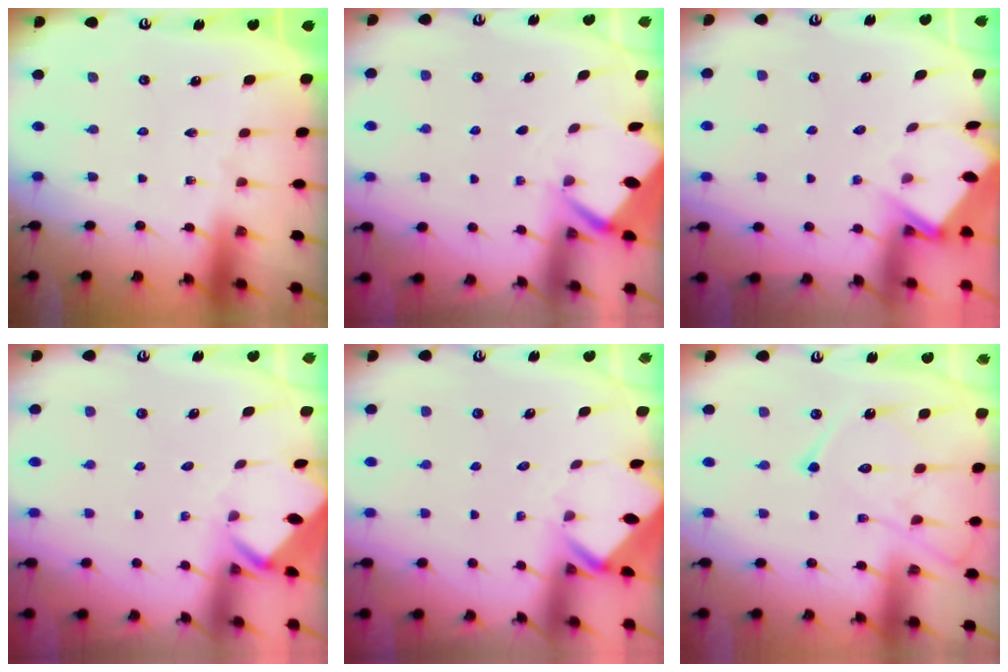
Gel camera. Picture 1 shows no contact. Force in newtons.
{"total": 2.5, "press": 2.5, "slide": 0.3}
{"total": 3.9, "press": 3.9, "slide": 0.4}
{"total": 3.4, "press": 3.4, "slide": 0.3}
{"total": 2.8, "press": 2.8, "slide": 0.2}
{"total": 13.9, "press": 13.8, "slide": 1.5}